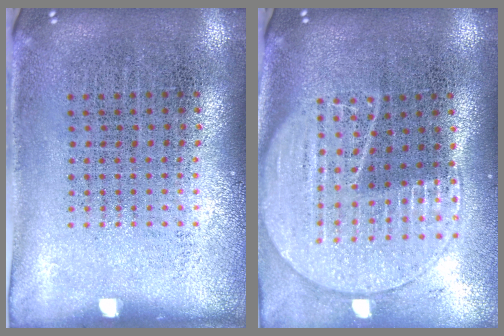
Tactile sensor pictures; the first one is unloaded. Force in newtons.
{"total": 1.9, "press": 1.8, "slide": 0.8}